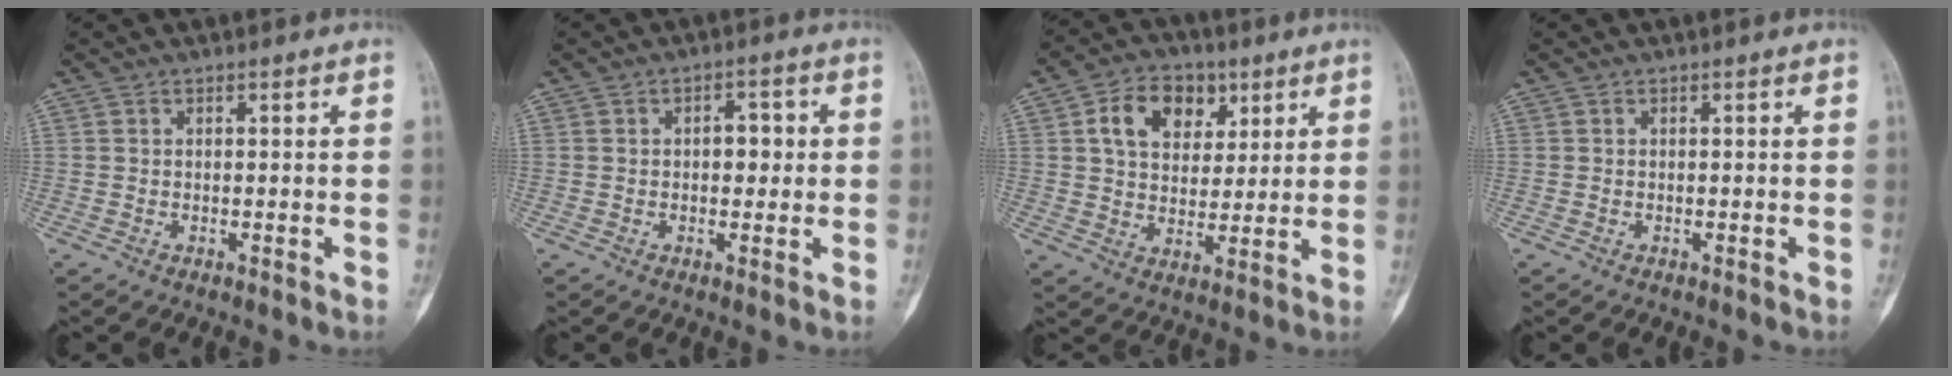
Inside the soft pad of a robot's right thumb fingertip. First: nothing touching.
{"total": 3.9, "force": [0.3, 2.4, 3.0], "torque": [-0.024, 0.007, 0.001]}
{"total": 11.5, "force": [4.4, 8.2, 6.7], "torque": [-0.075, -0.006, 0.074]}
{"total": 0.0}